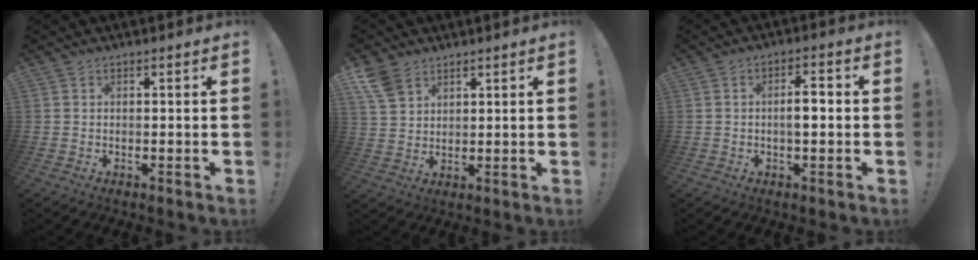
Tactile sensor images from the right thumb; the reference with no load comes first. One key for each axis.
{"total": 7.2, "fx": 4.8, "fy": 4.4, "fz": 3.1, "tx": -0.056, "ty": -0.020, "tz": 0.097}
{"total": 5.0, "fx": -0.6, "fy": 1.7, "fz": 4.6, "tx": -0.076, "ty": 0.006, "tz": -0.015}